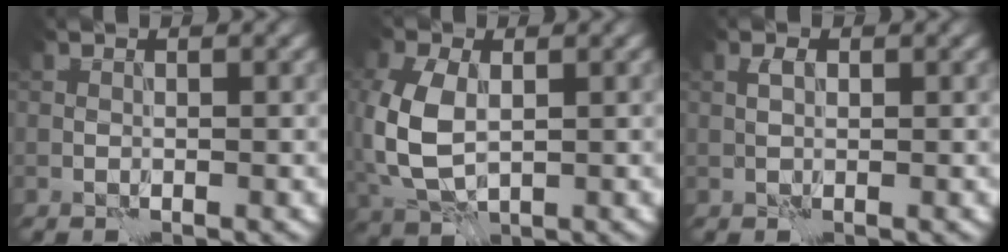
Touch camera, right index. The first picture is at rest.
{"total": 6.3, "force": [0.2, 4.1, 4.8], "torque": [-0.129, -0.003, 0.007]}
{"total": 0.9, "force": [0.4, 0.5, 0.6], "torque": [-0.010, 0.002, 0.007]}